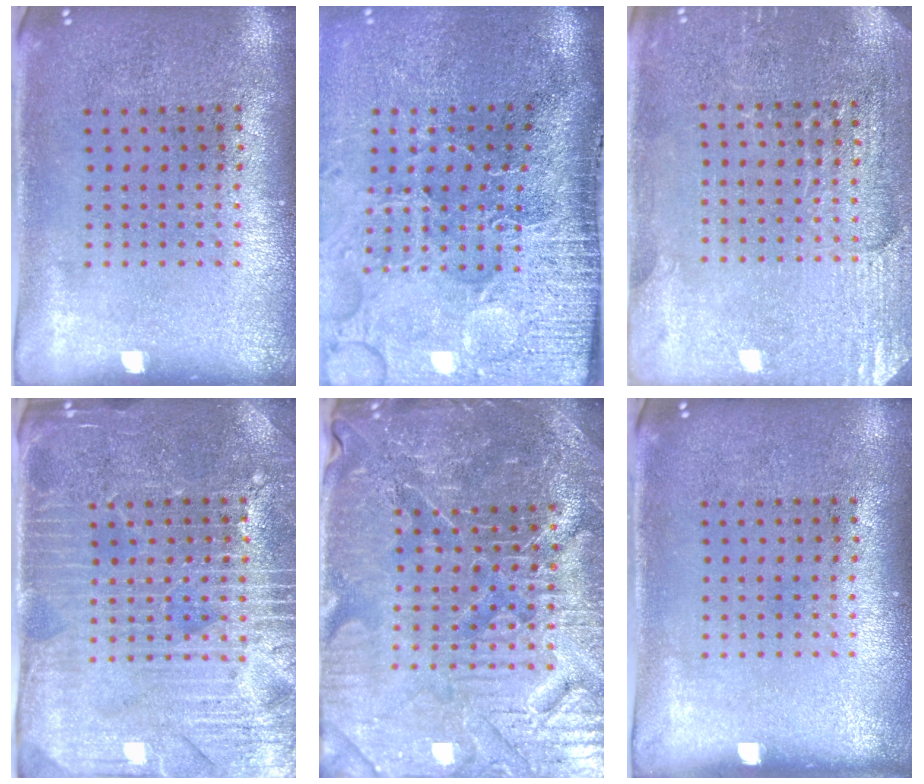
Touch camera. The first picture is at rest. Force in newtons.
{"total": 5.0, "press": 4.0, "slide": 2.9}
{"total": 2.9, "press": 2.8, "slide": 0.2}
{"total": 4.3, "press": 4.1, "slide": 1.3}
{"total": 5.7, "press": 5.3, "slide": 1.9}
{"total": 0.0}